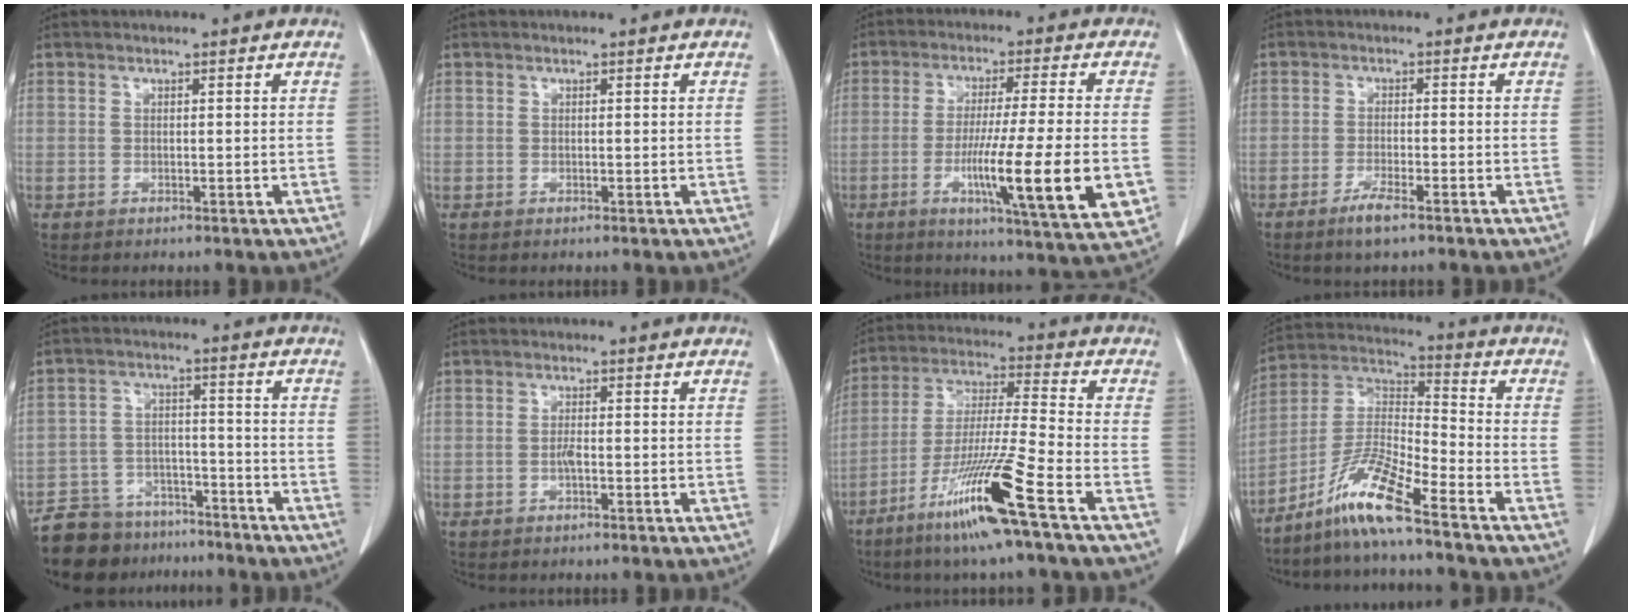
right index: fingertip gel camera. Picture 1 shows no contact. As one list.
[{"total": 0.0}, {"total": 16.4, "force": [-3.9, -0.1, 15.9], "torque": [-0.234, -0.029, -0.062]}, {"total": 3.5, "force": [-2.5, 0.4, 2.5], "torque": [-0.051, -0.004, -0.045]}, {"total": 11.7, "force": [-10.0, 5.7, 2.1], "torque": [-0.033, 0.022, -0.157]}, {"total": 1.2, "force": [-0.4, 0.1, 1.1], "torque": [-0.024, 0.000, -0.009]}, {"total": 14.4, "force": [-8.0, -1.5, 11.9], "torque": [-0.237, -0.037, -0.154]}, {"total": 10.9, "force": [-7.9, -0.3, 7.4], "torque": [-0.154, -0.005, -0.155]}]